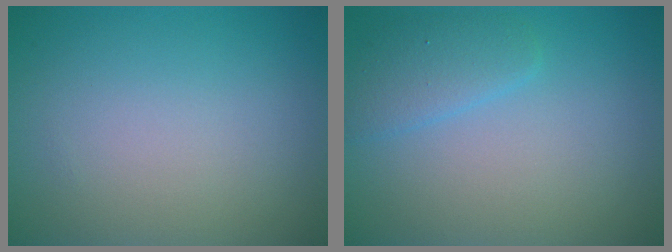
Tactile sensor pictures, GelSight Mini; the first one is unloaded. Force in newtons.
{"total": 2.3, "press": 2.3, "slide": 0.2}